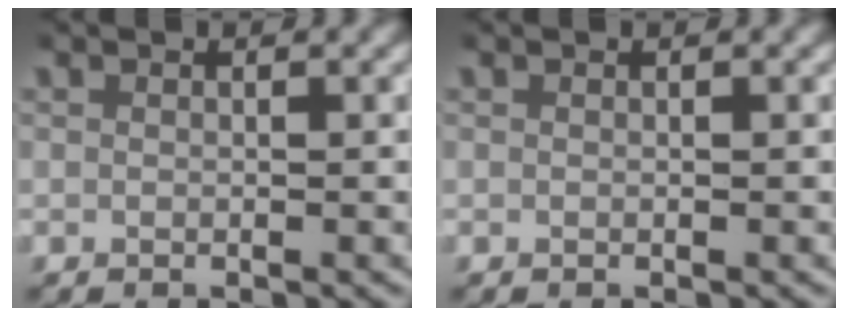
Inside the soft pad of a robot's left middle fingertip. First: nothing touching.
{"total": 0.0}